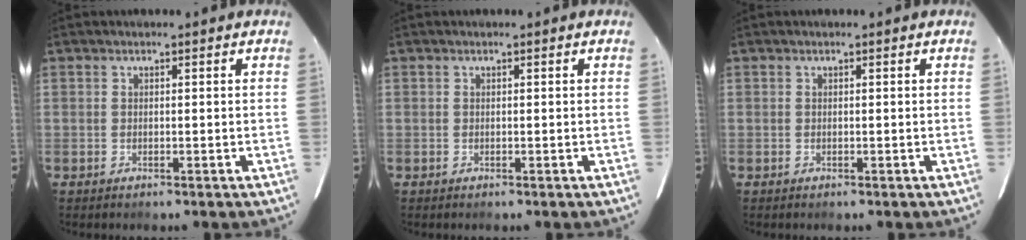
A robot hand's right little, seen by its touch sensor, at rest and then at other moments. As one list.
[{"total": 0.0}, {"total": 0.0}]